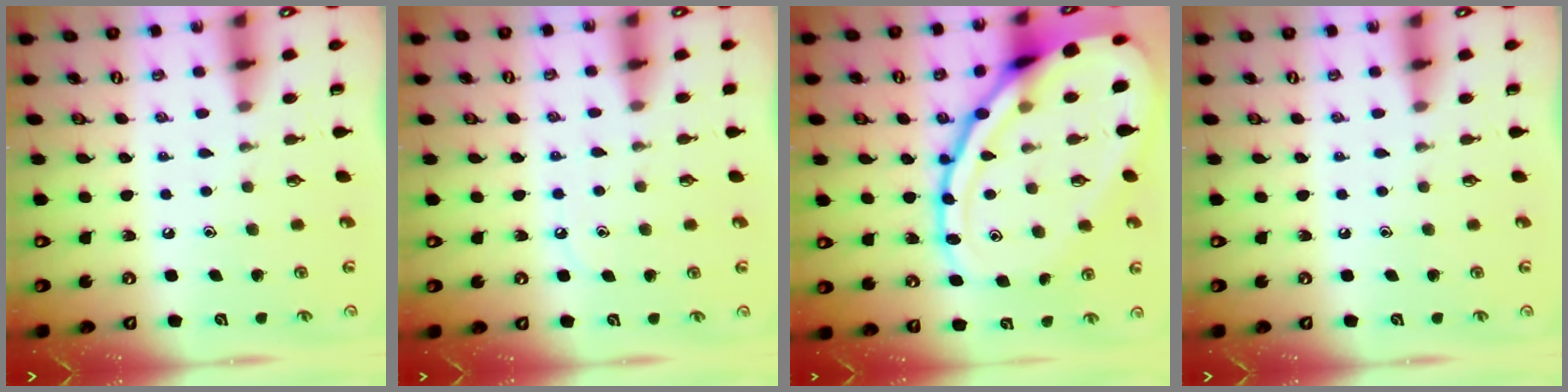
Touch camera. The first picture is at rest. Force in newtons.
{"total": 6.0, "press": 6.0, "slide": 0.8}
{"total": 25.0, "press": 24.9, "slide": 2.2}
{"total": 0.0}